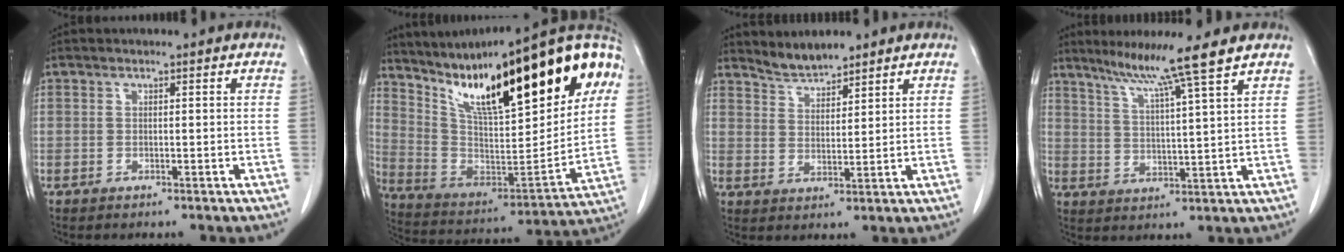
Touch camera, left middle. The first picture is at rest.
{"total": 31.2, "force": [17.0, 6.6, 25.4], "torque": [-0.368, 0.024, 0.278]}
{"total": 4.3, "force": [4.1, 0.7, 0.8], "torque": [-0.021, 0.004, 0.082]}
{"total": 9.6, "force": [7.3, -2.0, 6.0], "torque": [-0.103, -0.001, 0.117]}